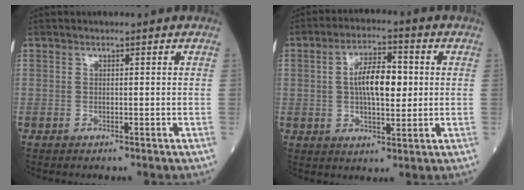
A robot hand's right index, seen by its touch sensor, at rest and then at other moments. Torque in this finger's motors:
{"motor_torque": [0.25, -0.02, 0.17, 0.06]}